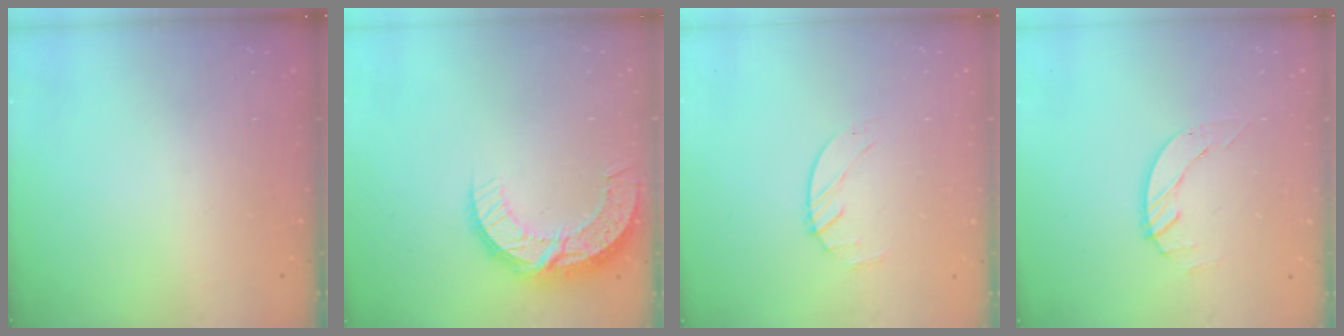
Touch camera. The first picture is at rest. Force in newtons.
{"total": 10.2, "press": 10.2, "slide": 0.8}
{"total": 1.9, "press": 1.9, "slide": 0.3}
{"total": 2.6, "press": 2.6, "slide": 0.3}